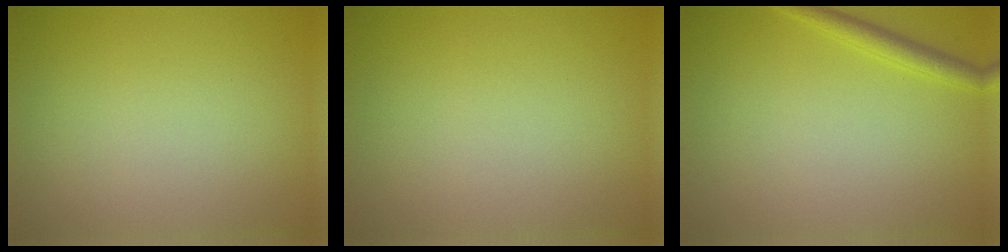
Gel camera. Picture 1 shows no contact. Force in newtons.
{"total": 0.0}
{"total": 2.3, "press": 2.3, "slide": 0.0}